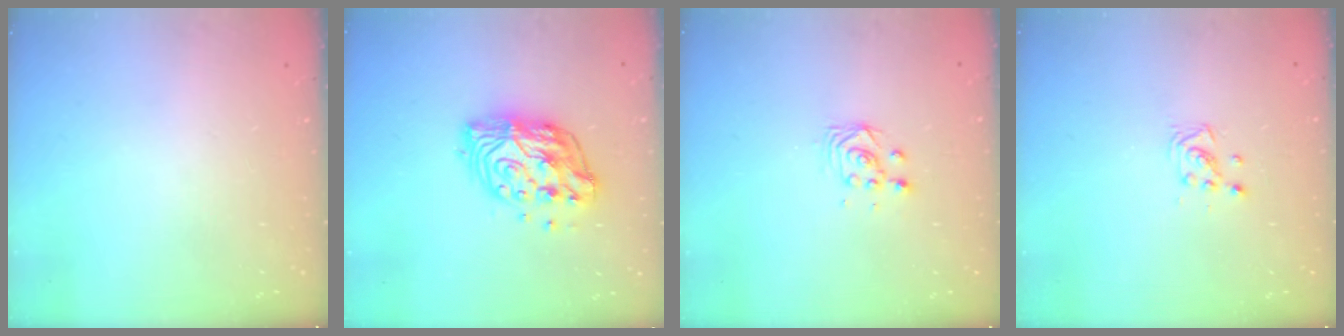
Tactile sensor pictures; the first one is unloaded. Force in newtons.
{"total": 12.5, "press": 12.5, "slide": 1.1}
{"total": 2.8, "press": 2.8, "slide": 0.3}
{"total": 3.6, "press": 3.6, "slide": 0.3}